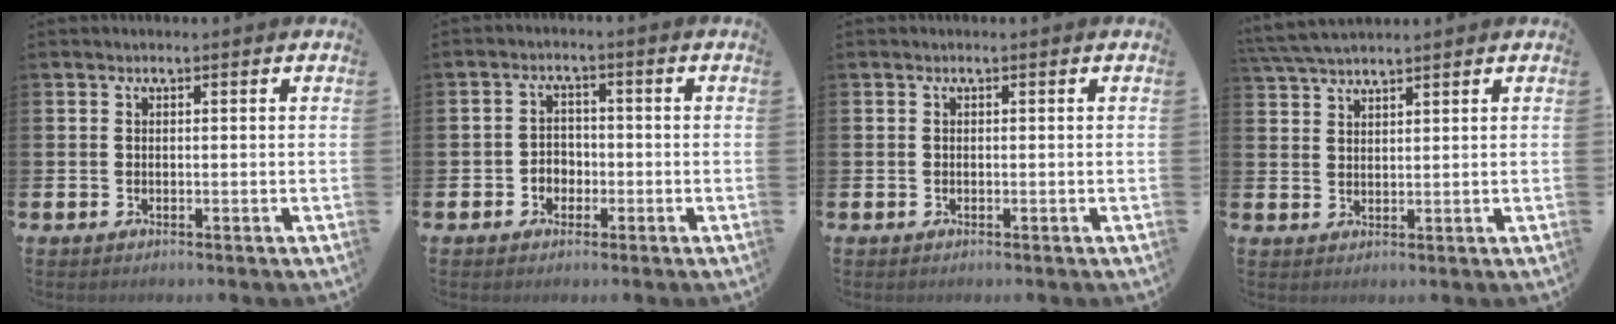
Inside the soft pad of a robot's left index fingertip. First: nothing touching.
{"total": 2.7, "force": [-1.3, 2.2, 0.8], "torque": [-0.019, 0.007, -0.030]}
{"total": 0.0}
{"total": 3.9, "force": [3.7, 0.4, 1.2], "torque": [-0.034, -0.008, 0.069]}